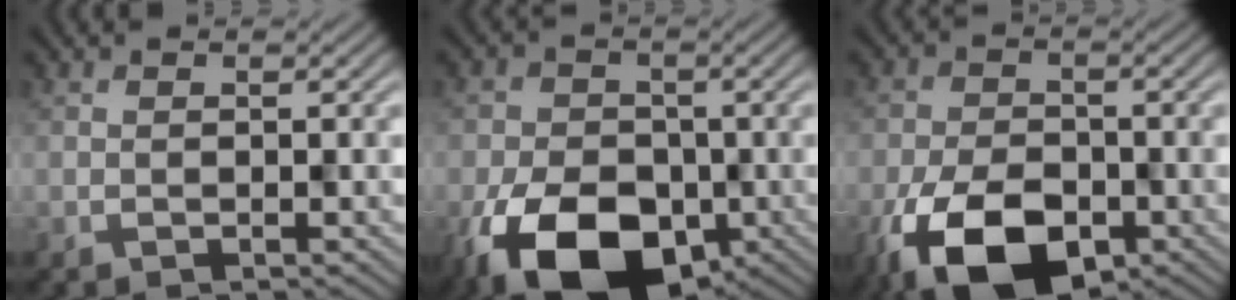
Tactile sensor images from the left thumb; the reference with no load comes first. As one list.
[{"total": 13.8, "force": [-6.8, 8.7, 8.2], "torque": [-0.158, -0.043, -0.117]}, {"total": 11.8, "force": [-6.4, 6.5, 7.5], "torque": [-0.156, -0.033, -0.108]}]